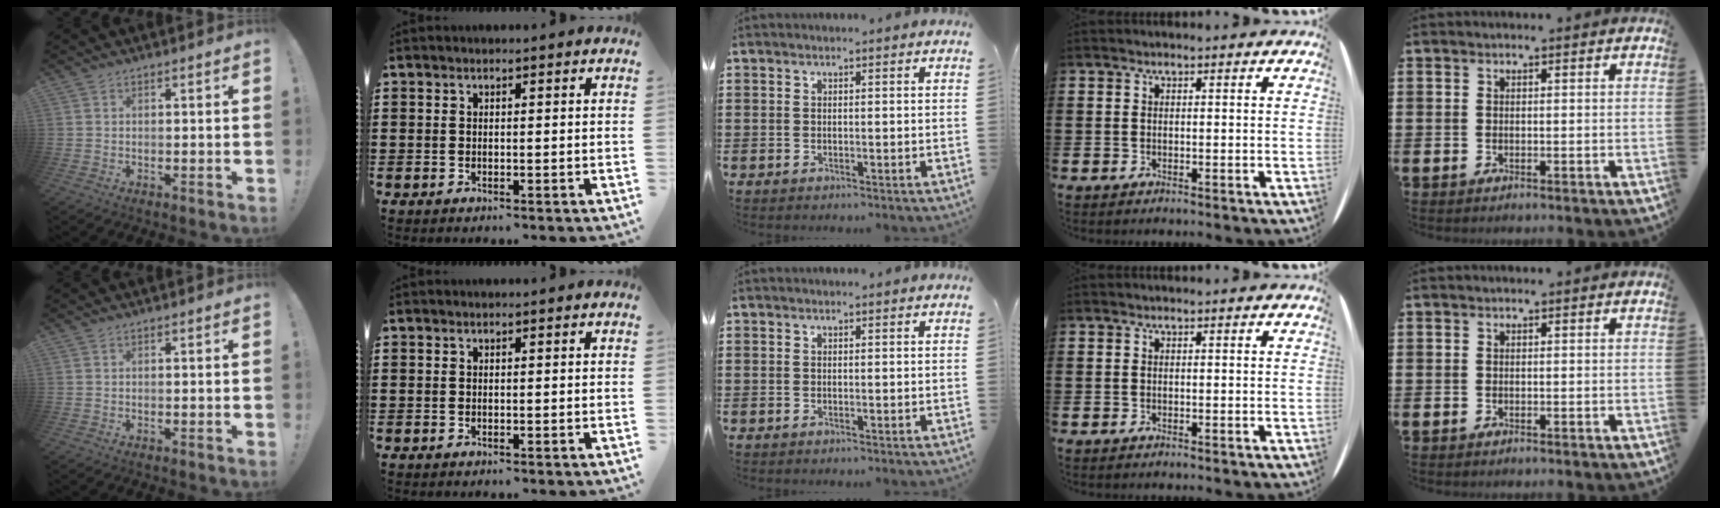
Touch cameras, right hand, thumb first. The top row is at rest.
{}